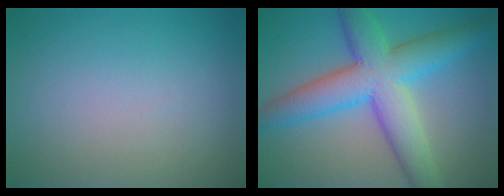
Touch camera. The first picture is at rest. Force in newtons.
{"total": 8.9, "press": 8.9, "slide": 0.2}